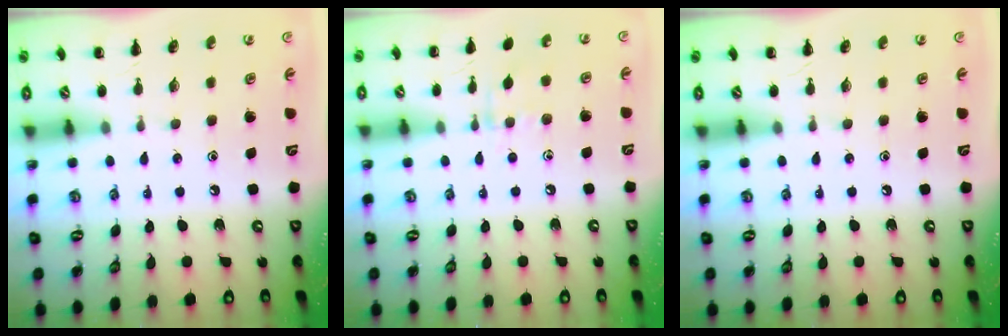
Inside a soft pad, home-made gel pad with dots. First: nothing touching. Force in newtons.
{"total": 6.0, "press": 5.8, "slide": 1.8}
{"total": 0.0}